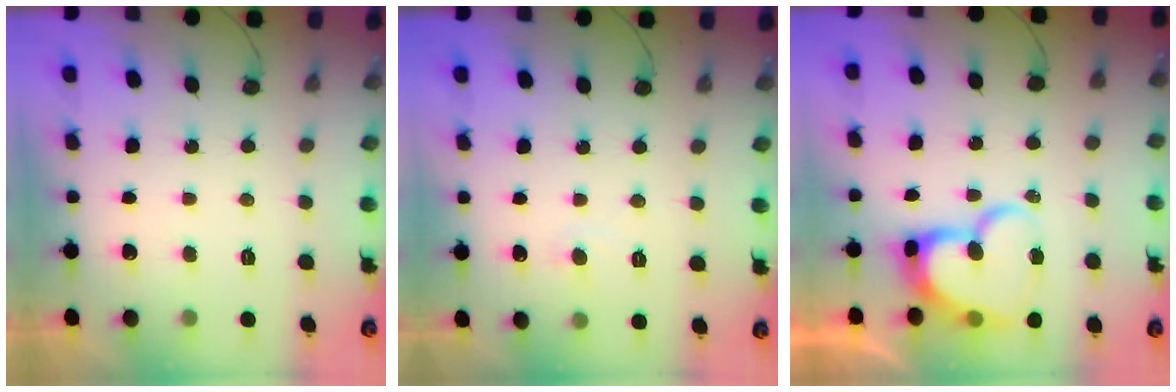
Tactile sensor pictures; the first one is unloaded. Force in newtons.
{"total": 4.4, "press": 4.4, "slide": 0.3}
{"total": 15.7, "press": 15.6, "slide": 1.1}